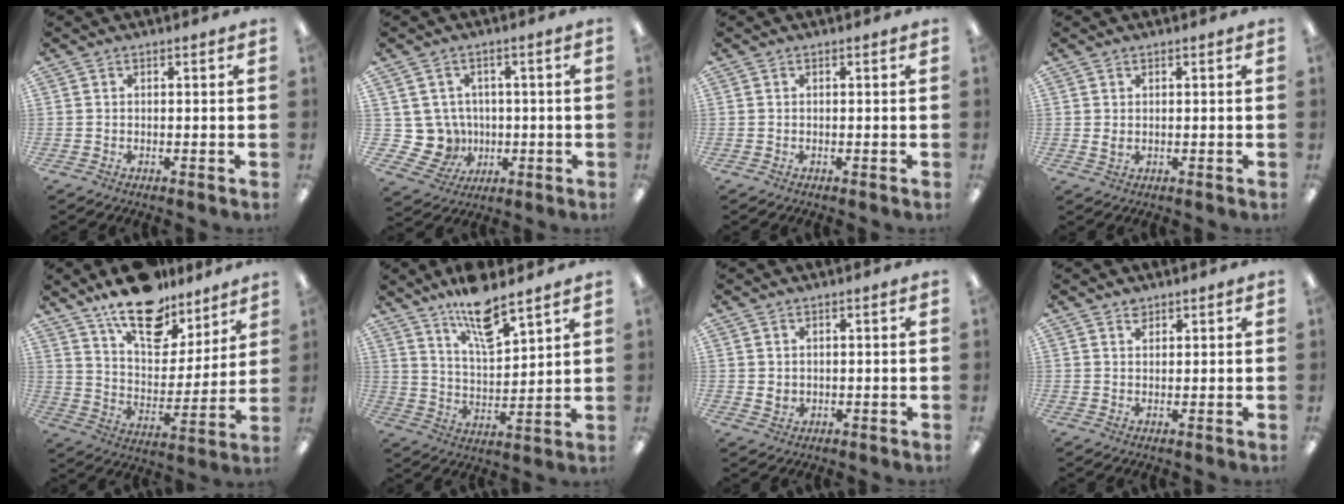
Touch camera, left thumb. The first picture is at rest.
{"total": 8.1, "force": [0.4, 7.9, 1.5], "torque": [-0.066, -0.010, 0.017]}
{"total": 0.0}
{"total": 1.5, "force": [0.5, 0.9, 1.1], "torque": [-0.015, -0.002, 0.007]}
{"total": 17.4, "force": [13.0, 8.2, 8.1], "torque": [-0.140, -0.082, 0.229]}
{"total": 12.5, "force": [9.9, 3.5, 6.8], "torque": [-0.119, -0.051, 0.172]}
{"total": 2.0, "force": [1.1, 1.6, 0.6], "torque": [-0.005, -0.002, 0.018]}
{"total": 2.0, "force": [1.6, 1.0, 0.4], "torque": [-0.002, -0.006, 0.030]}